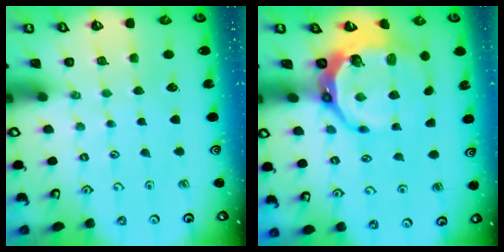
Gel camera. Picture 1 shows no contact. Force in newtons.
{"total": 12.1, "press": 11.2, "slide": 4.6}